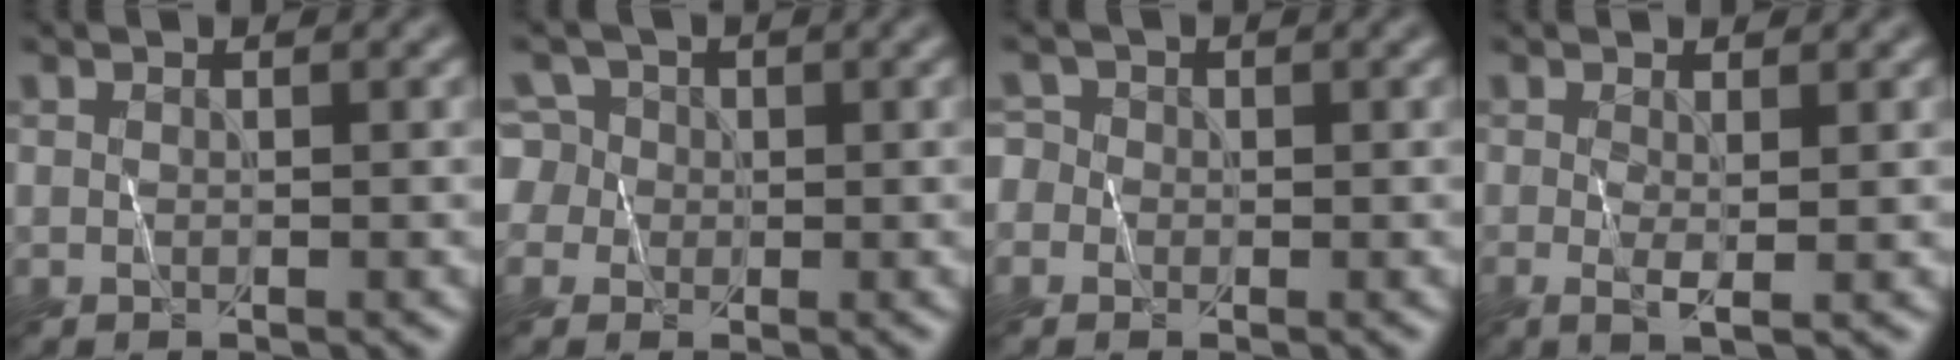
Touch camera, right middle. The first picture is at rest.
{"total": 3.6, "force": [0.5, 3.4, 1.0], "torque": [-0.012, 0.029, -0.013]}
{"total": 1.8, "force": [0.1, 1.7, 0.6], "torque": [0.001, 0.012, -0.015]}
{"total": 1.7, "force": [-0.1, 0.2, 1.7], "torque": [-0.033, -0.004, -0.001]}